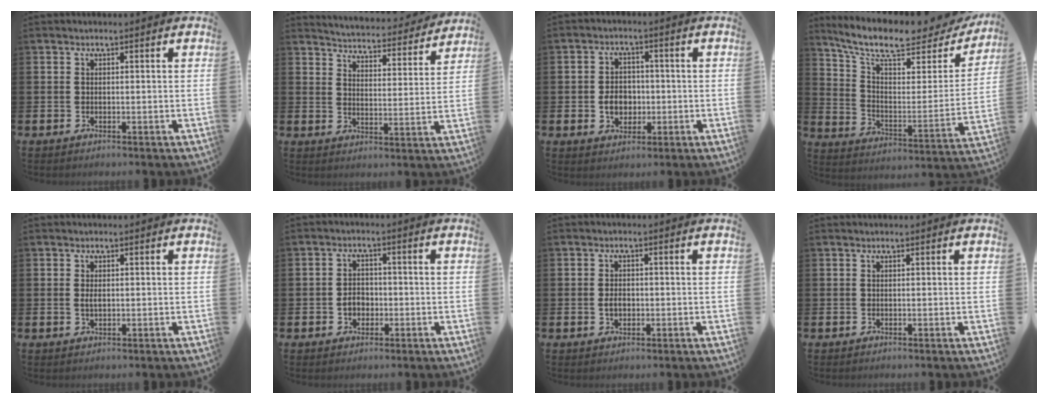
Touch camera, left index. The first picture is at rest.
{"total": 4.7, "force": [4.6, 0.5, 0.2], "torque": [-0.018, -0.044, 0.074]}
{"total": 4.4, "force": [-0.7, 3.6, 2.5], "torque": [-0.037, 0.003, -0.020]}
{"total": 9.7, "force": [8.2, 2.7, 4.4], "torque": [-0.112, -0.056, 0.137]}
{"total": 1.1, "force": [0.1, 0.6, 1.0], "torque": [-0.018, 0.004, 0.001]}
{"total": 2.8, "force": [-0.8, 2.2, 1.4], "torque": [-0.013, -0.003, -0.022]}
{"total": 2.1, "force": [-0.2, 1.5, 1.4], "torque": [-0.019, 0.003, -0.008]}
{"total": 0.0}